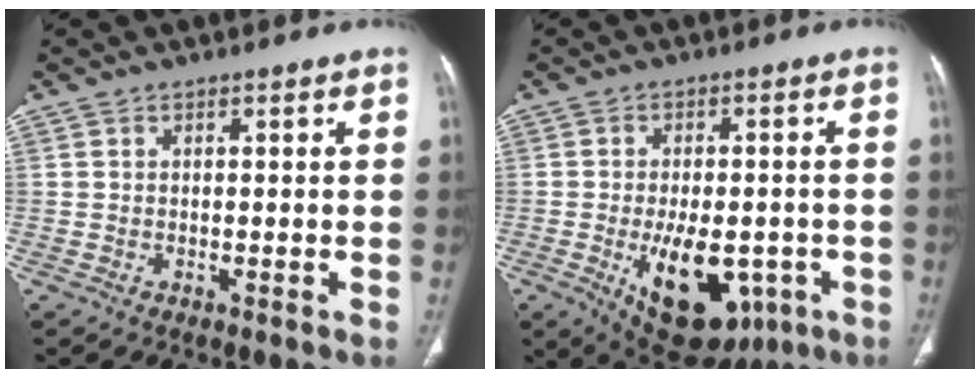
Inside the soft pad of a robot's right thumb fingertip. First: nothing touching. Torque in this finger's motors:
{"motor_torque": [3.50, 1.51, 1.52, -0.68, 0.42]}